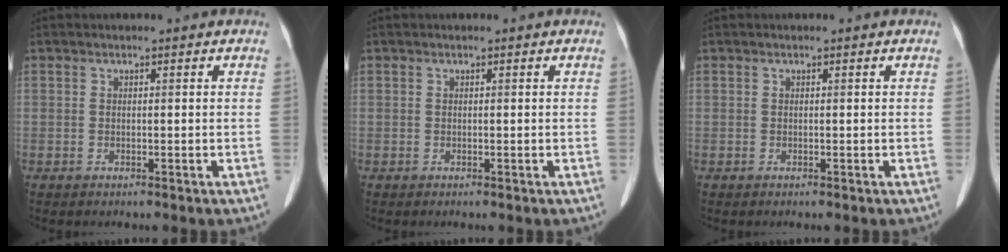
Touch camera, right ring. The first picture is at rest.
{"total": 0.0}
{"total": 0.0}